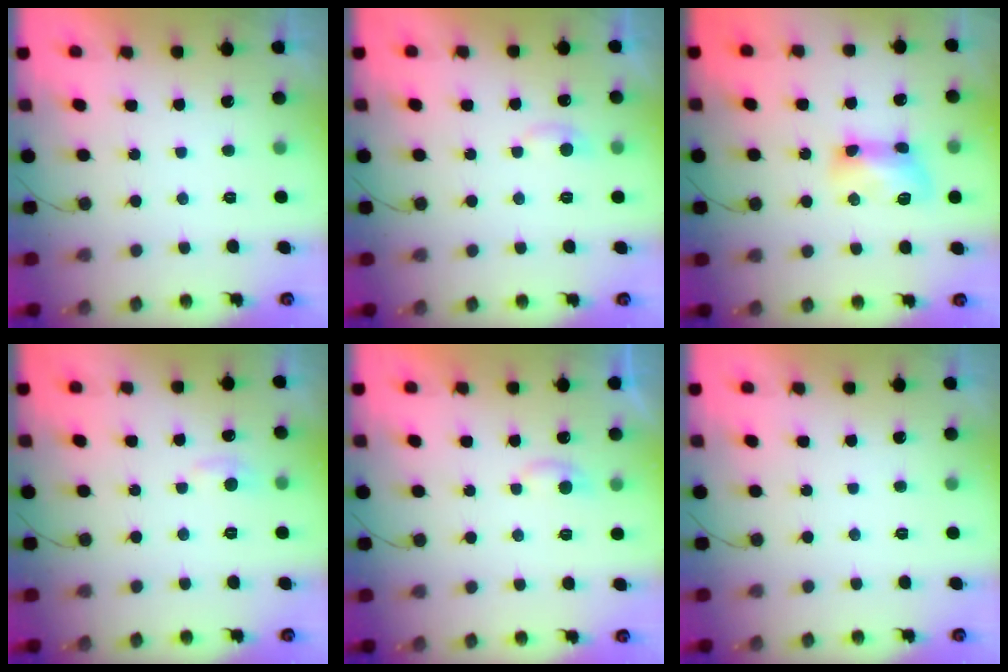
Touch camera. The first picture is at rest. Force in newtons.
{"total": 4.7, "press": 4.7, "slide": 0.6}
{"total": 9.5, "press": 9.4, "slide": 0.8}
{"total": 4.5, "press": 4.4, "slide": 0.7}
{"total": 3.4, "press": 3.4, "slide": 0.3}
{"total": 0.0}